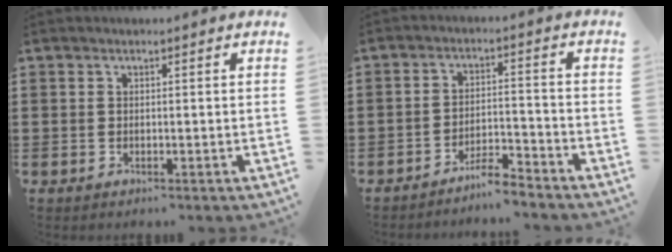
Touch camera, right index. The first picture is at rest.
{"total": 4.2, "force": [-4.0, 0.1, 1.3], "torque": [-0.024, 0.006, -0.081]}